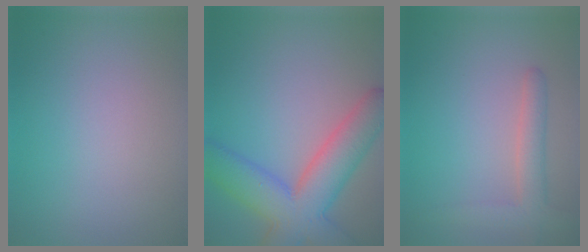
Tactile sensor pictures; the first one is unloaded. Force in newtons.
{"total": 8.6, "press": 8.6, "slide": 0.4}
{"total": 2.9, "press": 2.9, "slide": 0.2}